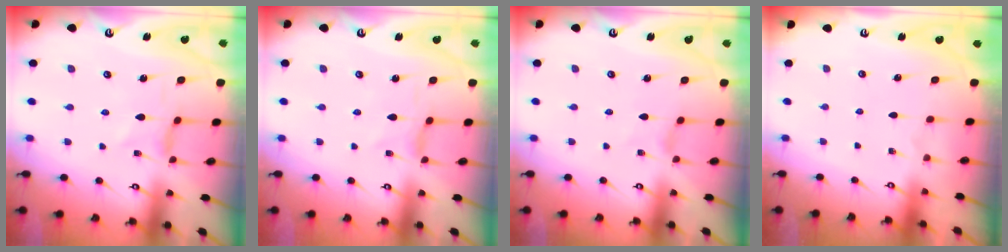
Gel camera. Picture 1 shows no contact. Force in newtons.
{"total": 0.0}
{"total": 0.5, "press": 0.5, "slide": 0.2}
{"total": 0.0}